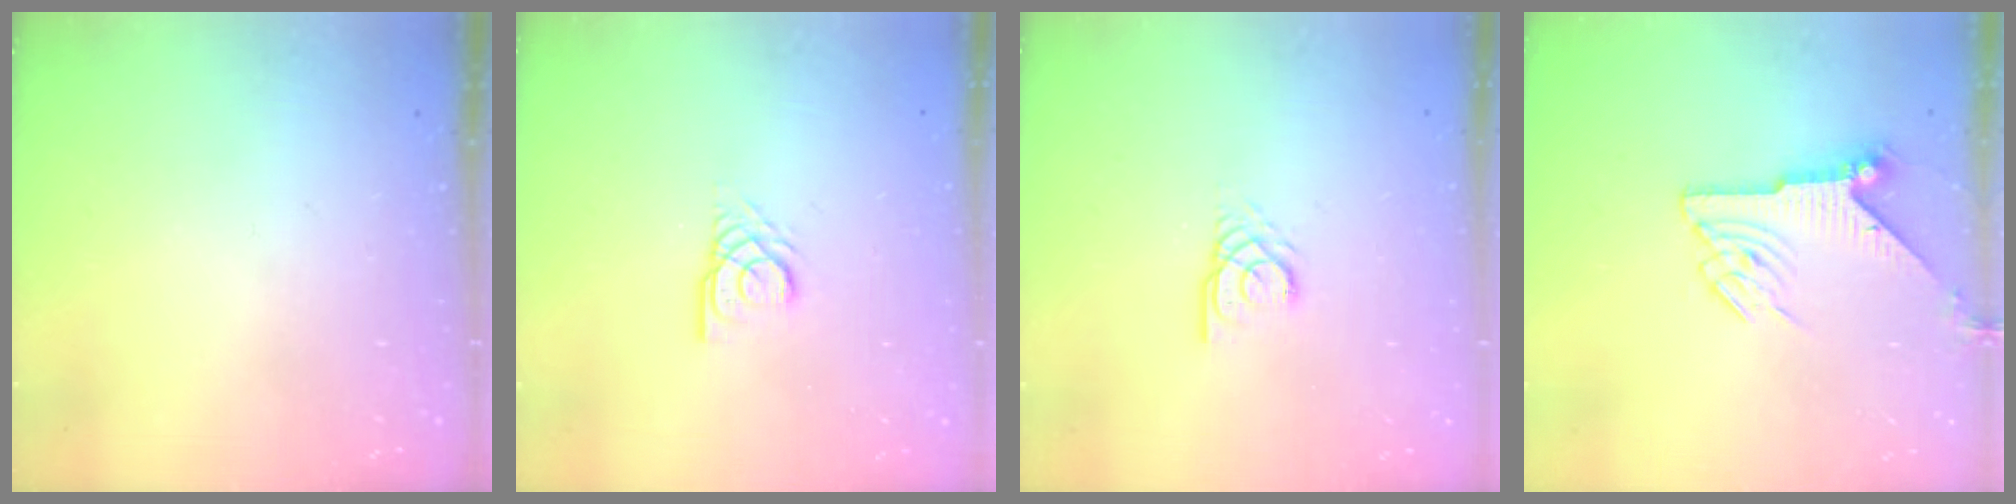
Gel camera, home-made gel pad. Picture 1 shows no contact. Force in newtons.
{"total": 3.1, "press": 3.1, "slide": 0.1}
{"total": 2.9, "press": 2.9, "slide": 0.2}
{"total": 8.3, "press": 8.3, "slide": 0.4}